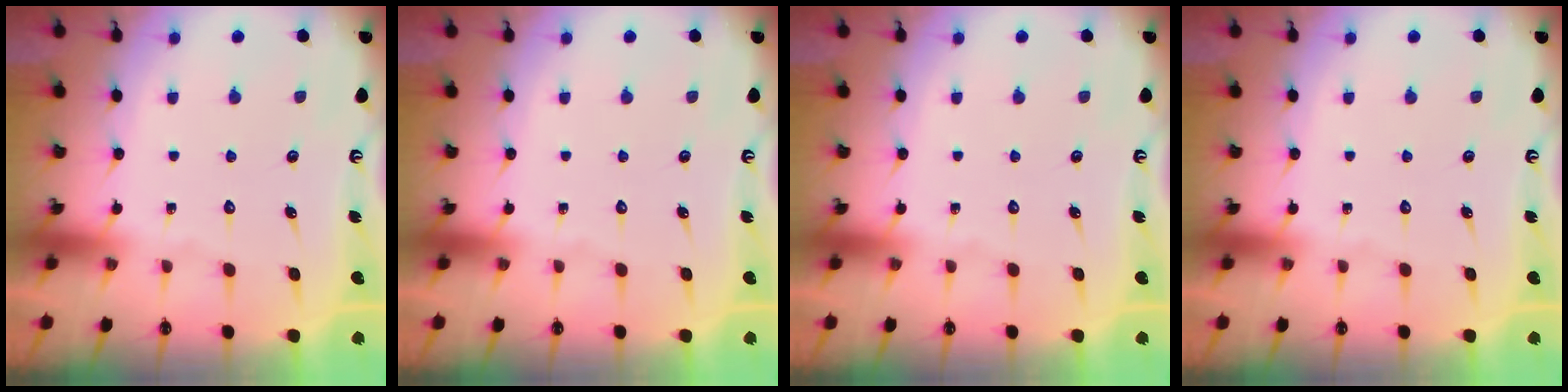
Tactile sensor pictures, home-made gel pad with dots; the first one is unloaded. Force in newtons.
{"total": 0.0}
{"total": 0.0}
{"total": 0.0}